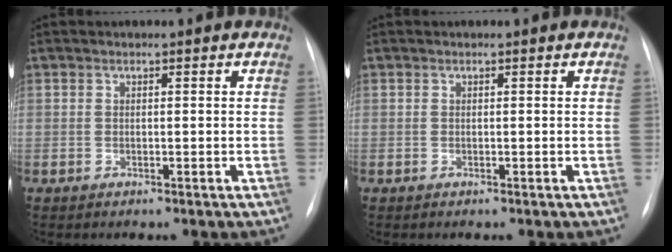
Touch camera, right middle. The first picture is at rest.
{"total": 0.0}